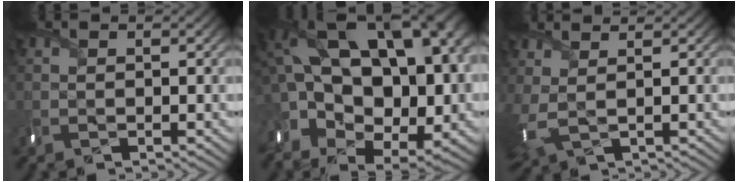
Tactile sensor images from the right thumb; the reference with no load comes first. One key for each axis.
{"total": 18.5, "fx": 1.0, "fy": 11.4, "fz": 14.6, "tx": -0.248, "ty": -0.016, "tz": 0.051}
{"total": 3.5, "fx": 1.2, "fy": 1.6, "fz": 2.9, "tx": -0.081, "ty": -0.003, "tz": 0.035}